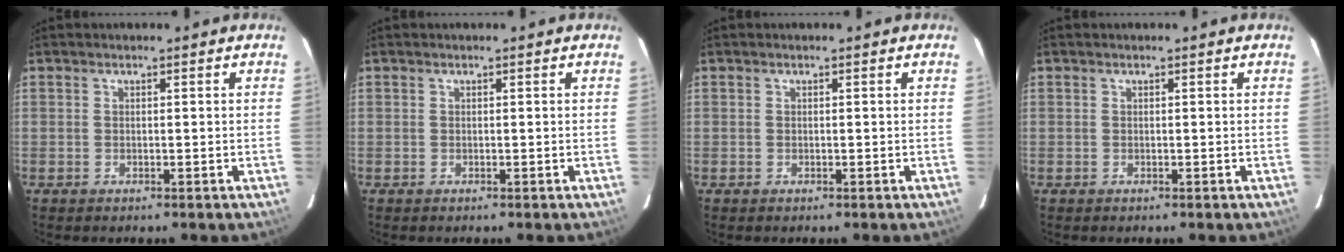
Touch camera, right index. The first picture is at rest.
{"total": 0.0}
{"total": 0.0}
{"total": 0.0}